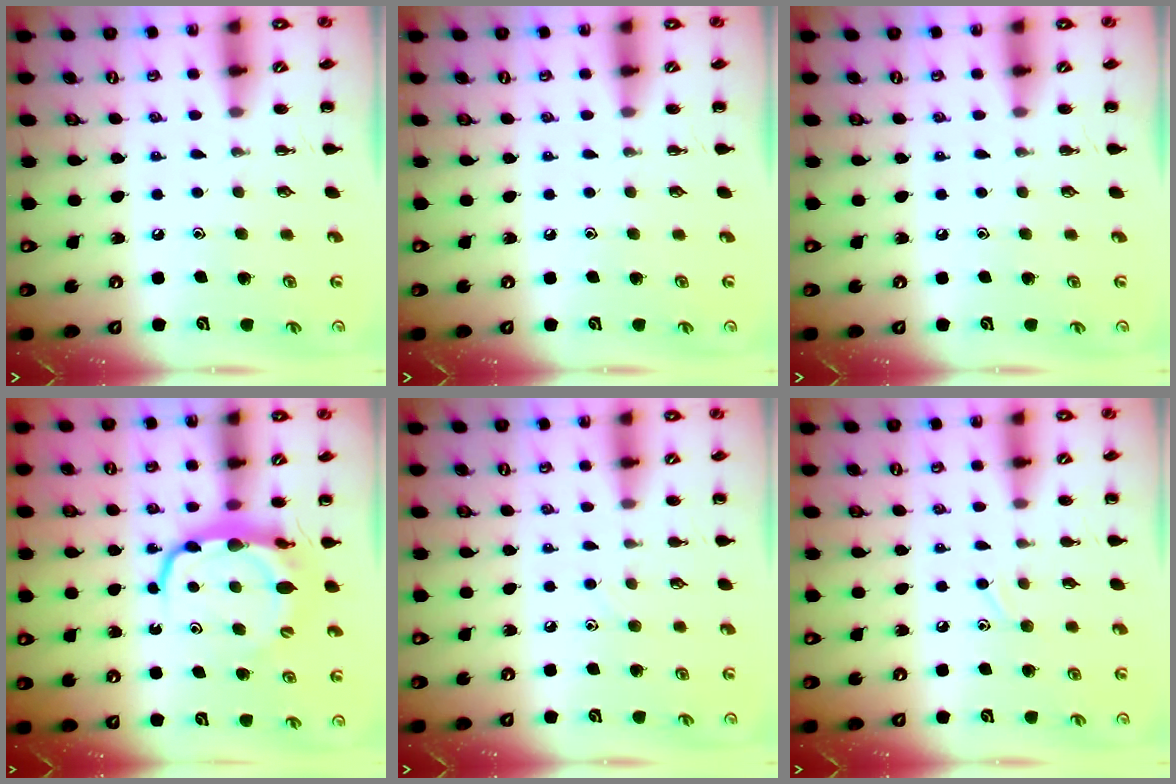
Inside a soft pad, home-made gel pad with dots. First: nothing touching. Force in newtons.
{"total": 0.0}
{"total": 0.0}
{"total": 7.7, "press": 7.6, "slide": 1.1}
{"total": 4.0, "press": 3.7, "slide": 1.6}
{"total": 7.0, "press": 6.7, "slide": 2.2}